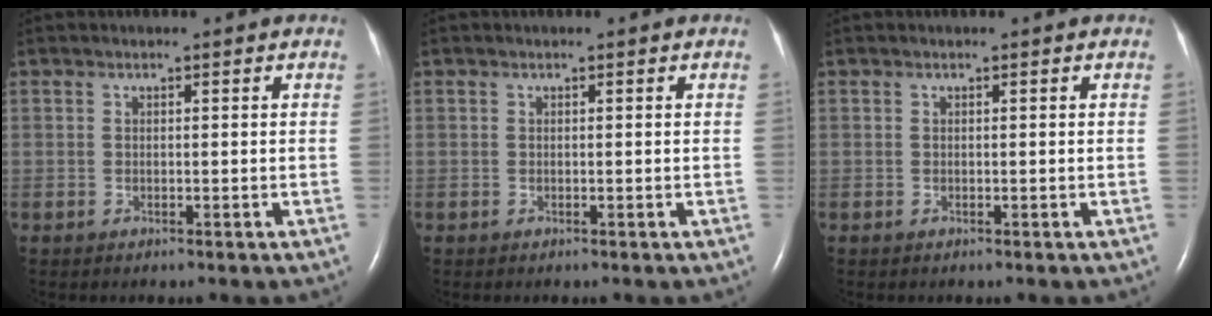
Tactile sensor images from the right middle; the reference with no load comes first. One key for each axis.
{"total": 0.0}
{"total": 0.0}